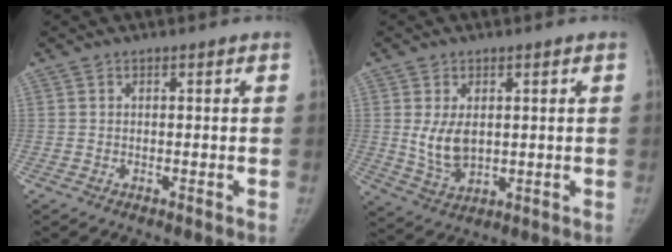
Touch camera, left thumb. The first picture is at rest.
{"total": 6.8, "force": [1.0, 4.2, 5.2], "torque": [-0.088, -0.014, 0.031]}